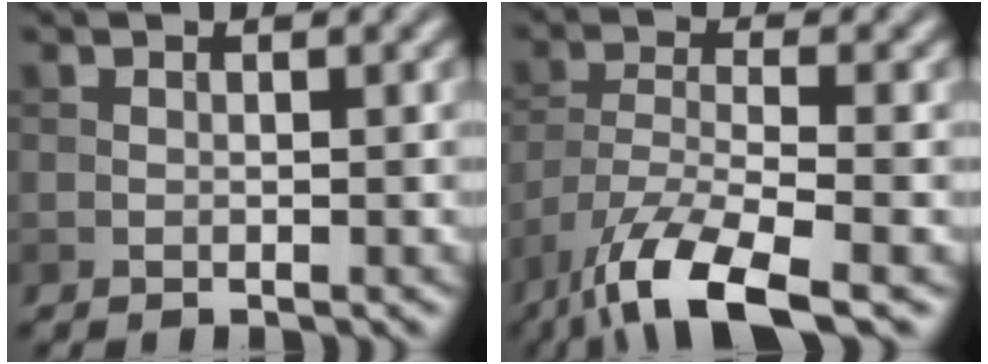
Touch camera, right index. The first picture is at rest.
{"total": 10.0, "force": [-6.8, 2.8, 6.8], "torque": [-0.133, -0.012, -0.132]}